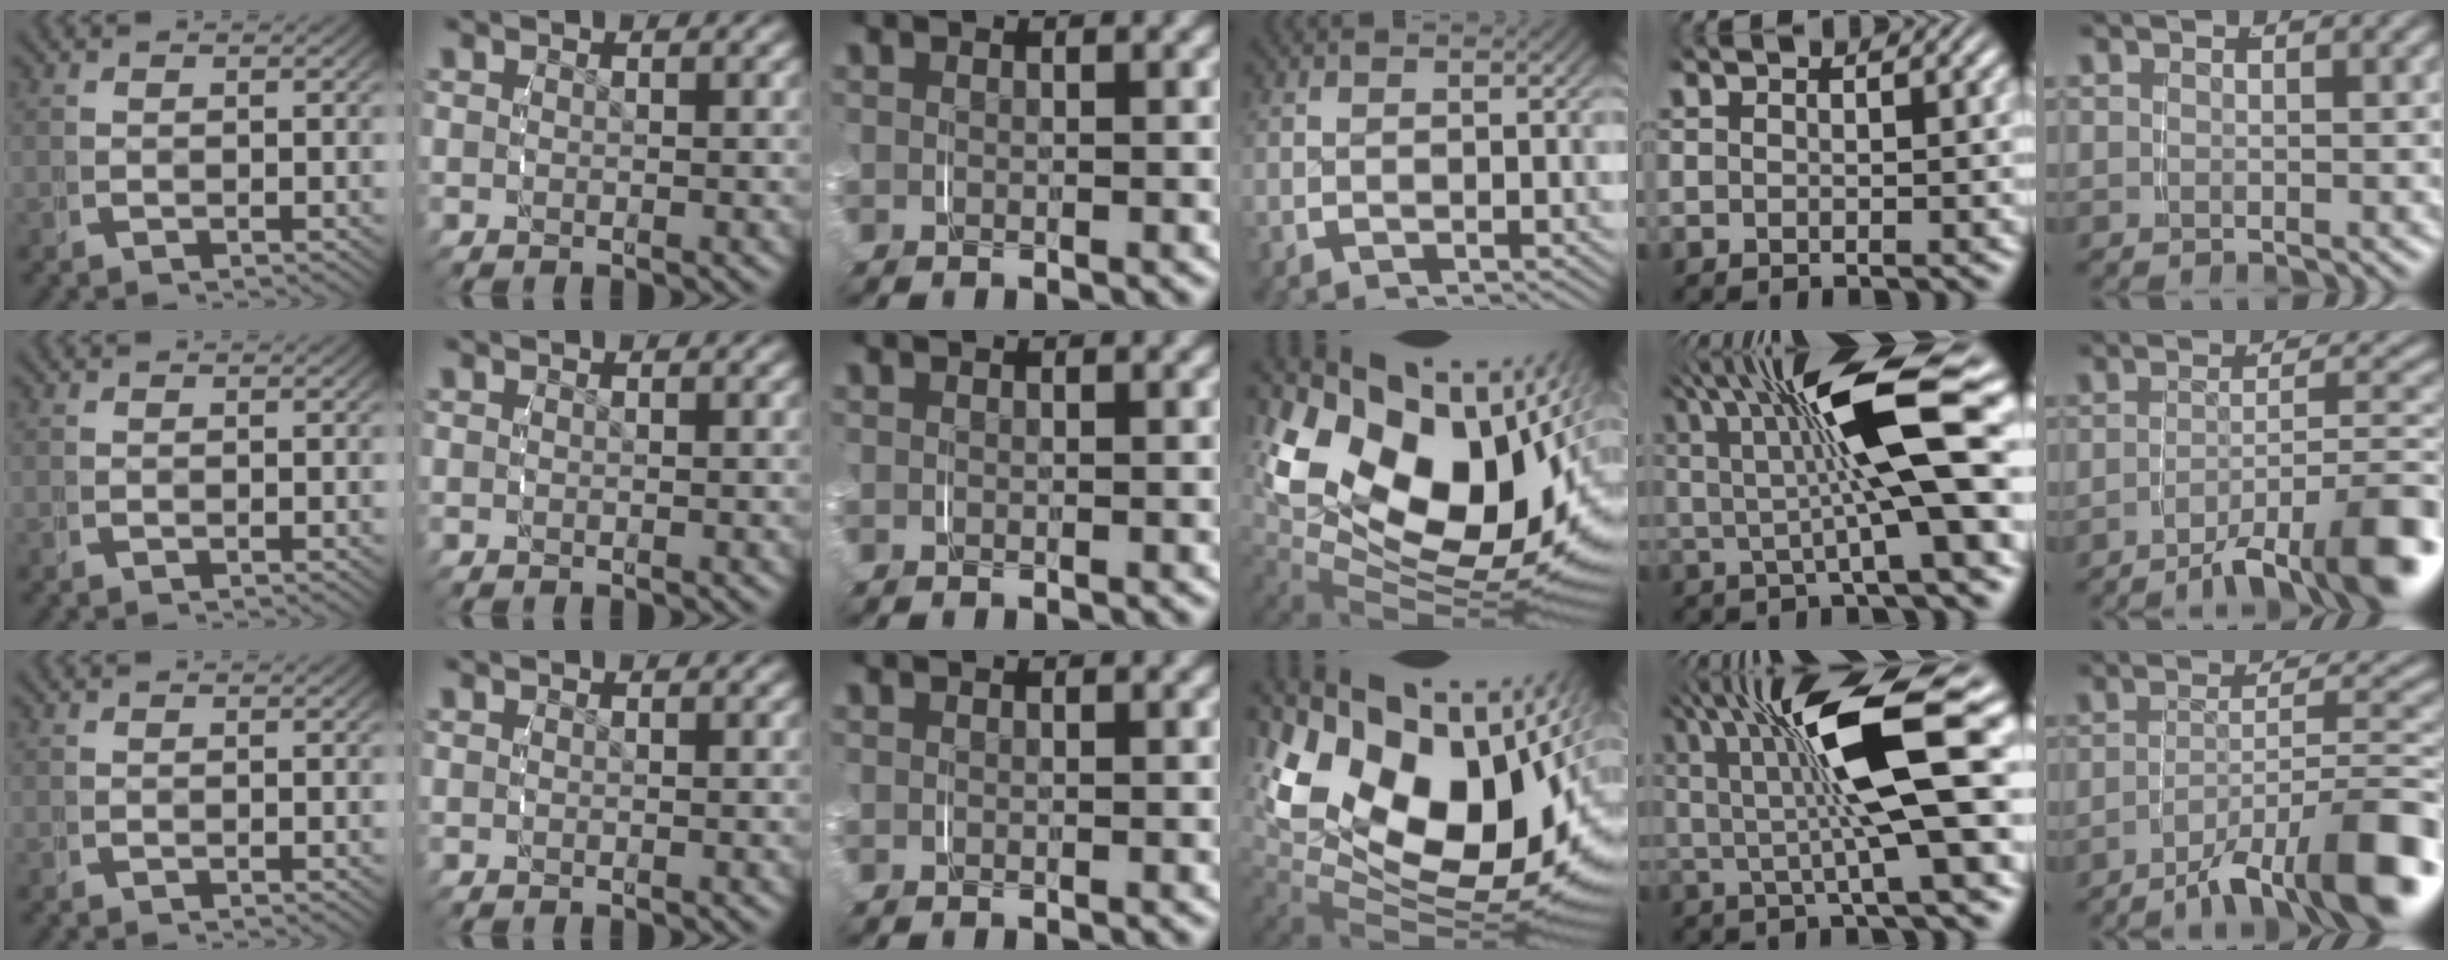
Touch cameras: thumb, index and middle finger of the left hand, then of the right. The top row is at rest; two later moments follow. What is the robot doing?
{"motion": "grasp_and_lifting", "object": "phone"}